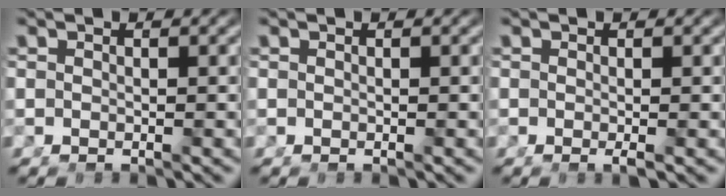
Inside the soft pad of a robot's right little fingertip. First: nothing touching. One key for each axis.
{"total": 0.0}
{"total": 0.8, "fx": -0.5, "fy": 0.2, "fz": 0.6, "tx": -0.012, "ty": -0.005, "tz": -0.006}